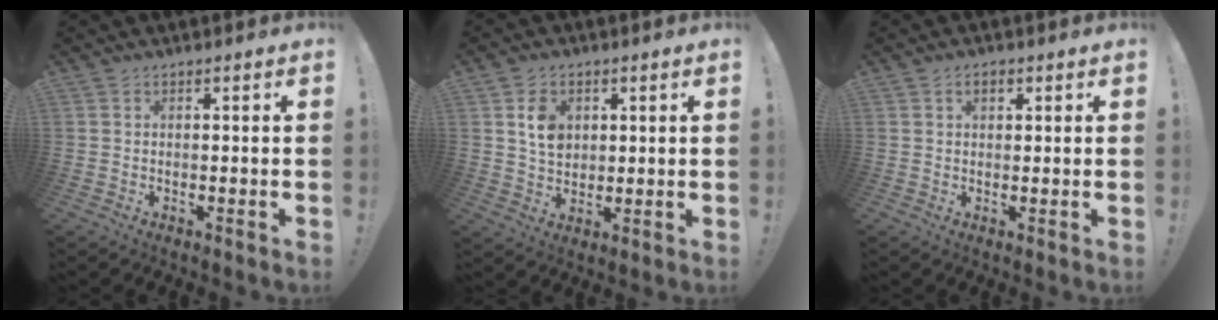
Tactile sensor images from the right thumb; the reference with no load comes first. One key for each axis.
{"total": 7.6, "fx": 2.4, "fy": 6.0, "fz": 3.9, "tx": -0.049, "ty": 0.000, "tz": 0.044}
{"total": 2.0, "fx": 0.8, "fy": 1.3, "fz": 1.2, "tx": -0.016, "ty": 0.000, "tz": 0.013}